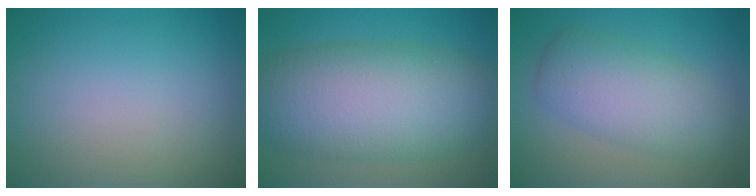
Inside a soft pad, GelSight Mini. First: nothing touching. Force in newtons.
{"total": 10.8, "press": 10.8, "slide": 0.3}
{"total": 5.3, "press": 5.2, "slide": 0.2}